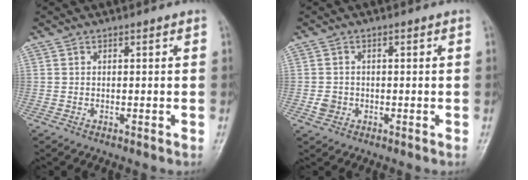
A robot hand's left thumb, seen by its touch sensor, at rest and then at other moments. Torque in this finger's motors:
{"motor_torque": [-0.24, 0.15, 0.01, 0.01, 0.00]}